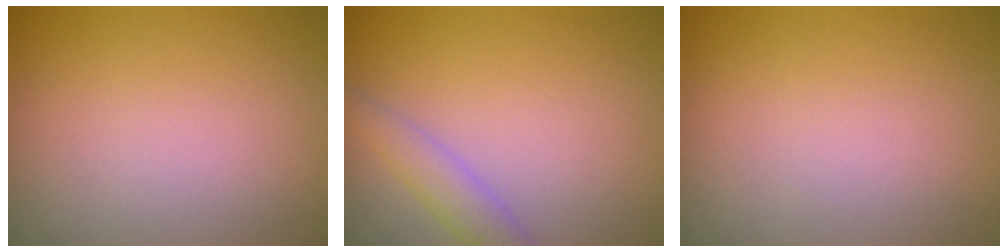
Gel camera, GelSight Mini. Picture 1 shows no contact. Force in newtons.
{"total": 2.2, "press": 2.2, "slide": 0.1}
{"total": 0.0}